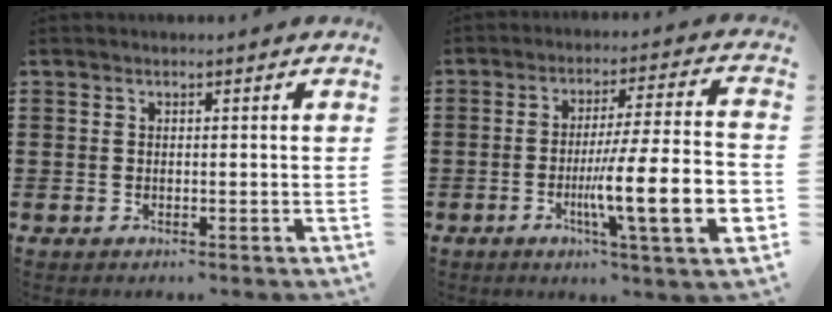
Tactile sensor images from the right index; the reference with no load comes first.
{"total": 14.6, "force": [-4.2, 1.9, 13.9], "torque": [-0.242, -0.011, -0.073]}